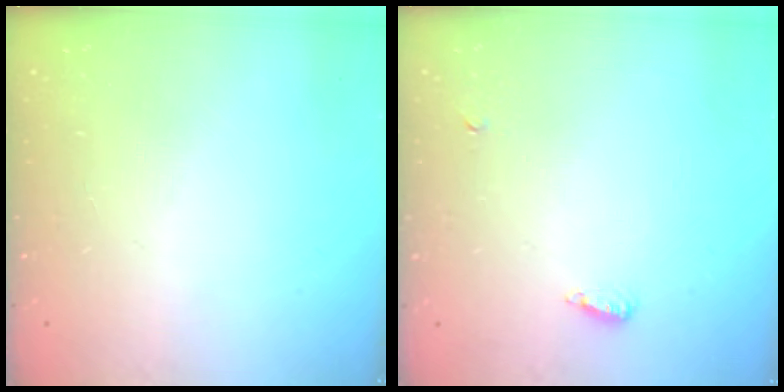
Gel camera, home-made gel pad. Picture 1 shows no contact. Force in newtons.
{"total": 8.9, "press": 6.0, "slide": 6.5}